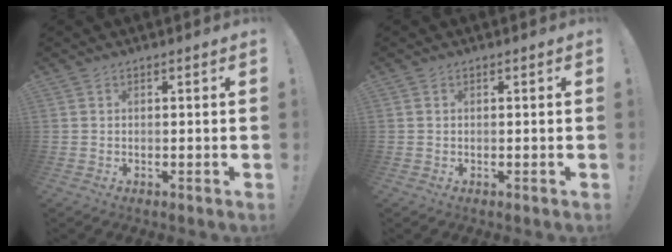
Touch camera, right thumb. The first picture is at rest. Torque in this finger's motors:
{"motor_torque": [0.08, -0.41, -0.06, 0.06, -0.09]}